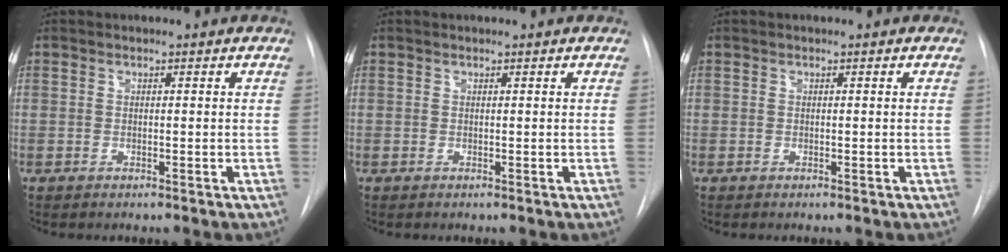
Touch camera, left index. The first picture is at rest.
{"total": 0.9, "force": [0.8, -0.1, 0.2], "torque": [-0.005, 0.009, 0.014]}
{"total": 0.0}